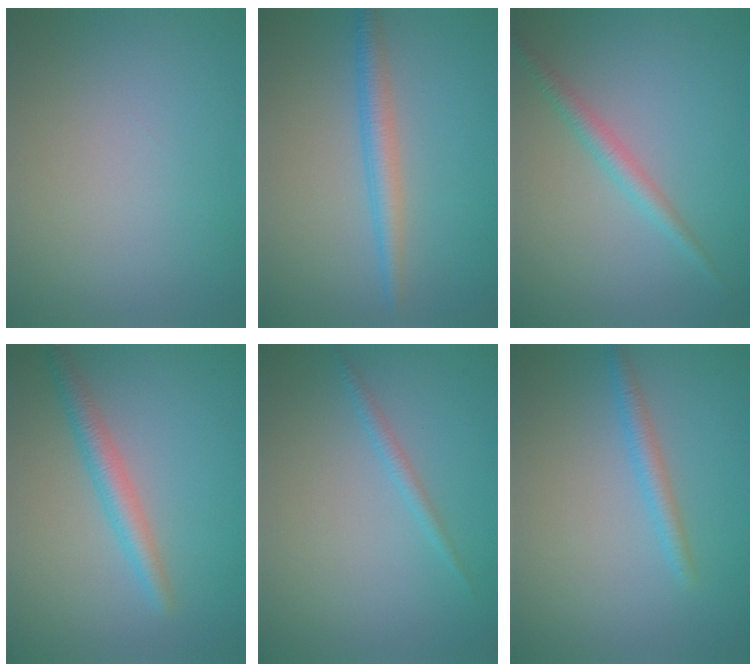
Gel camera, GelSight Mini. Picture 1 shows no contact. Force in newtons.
{"total": 2.7, "press": 2.7, "slide": 0.0}
{"total": 2.1, "press": 2.1, "slide": 0.1}
{"total": 2.8, "press": 2.8, "slide": 0.0}
{"total": 1.1, "press": 1.1, "slide": 0.1}
{"total": 1.8, "press": 1.8, "slide": 0.1}